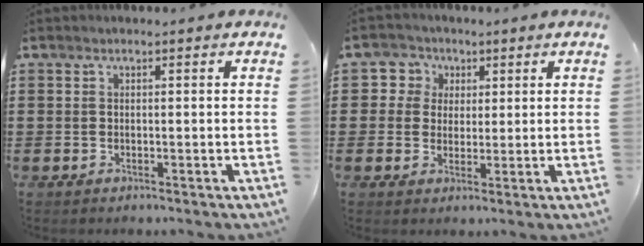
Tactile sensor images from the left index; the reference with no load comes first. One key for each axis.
{"total": 4.4, "fx": 1.5, "fy": 4.2, "fz": 0.0, "tx": -0.019, "ty": 0.009, "tz": 0.021}